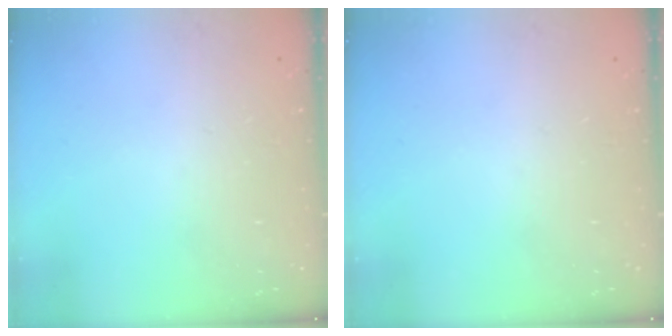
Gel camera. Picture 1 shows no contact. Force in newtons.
{"total": 0.0}